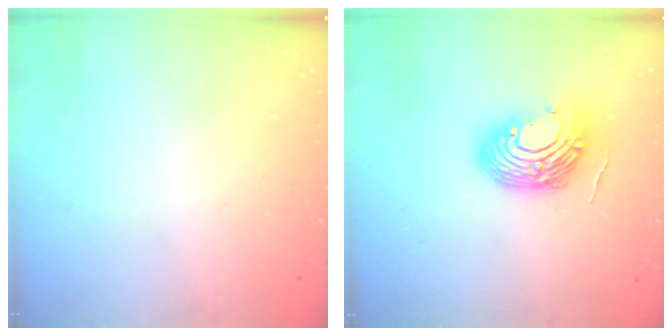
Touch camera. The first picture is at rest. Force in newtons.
{"total": 12.9, "press": 12.7, "slide": 2.1}